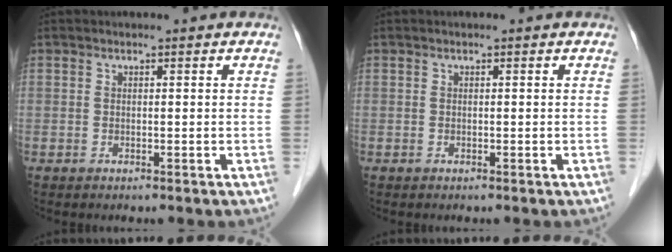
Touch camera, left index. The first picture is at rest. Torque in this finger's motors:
{"motor_torque": [-0.11, -0.09, 0.00, 0.00]}